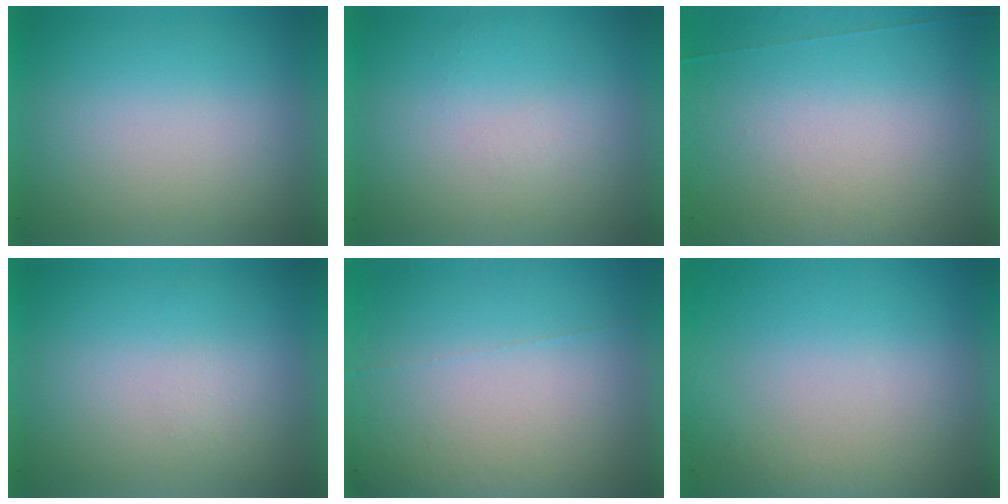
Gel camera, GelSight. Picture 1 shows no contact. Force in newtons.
{"total": 1.0}
{"total": 7.1}
{"total": 1.3}
{"total": 4.4}
{"total": 8.1}